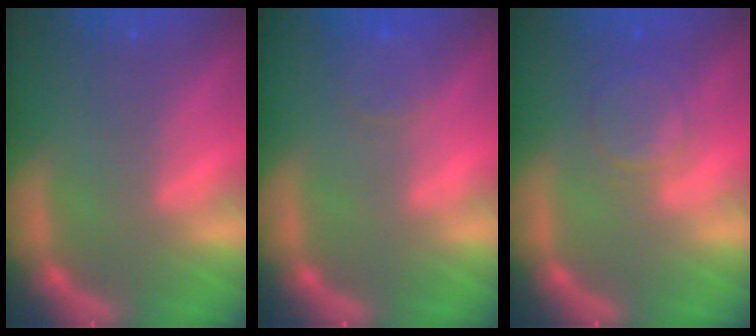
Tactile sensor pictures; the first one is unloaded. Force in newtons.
{"total": 2.4}
{"total": 4.0}